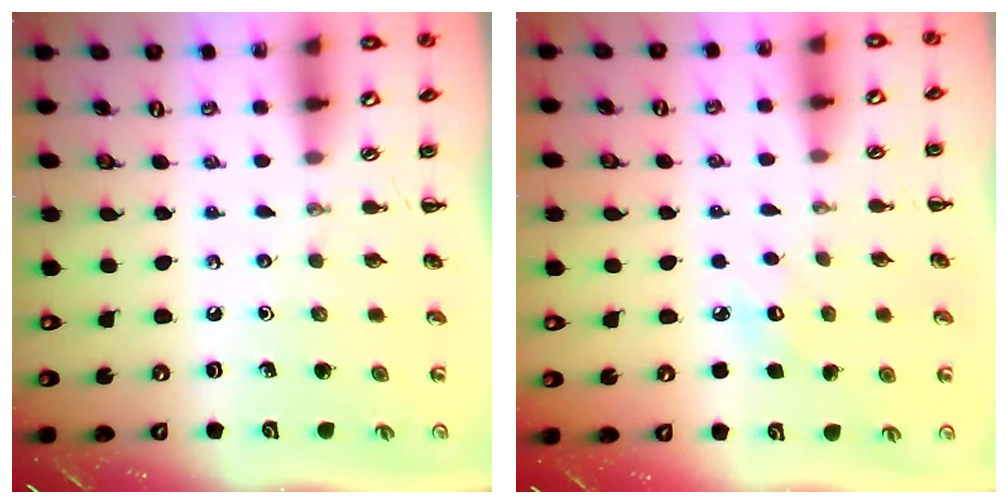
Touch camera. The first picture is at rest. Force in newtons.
{"total": 6.5, "press": 6.4, "slide": 1.4}